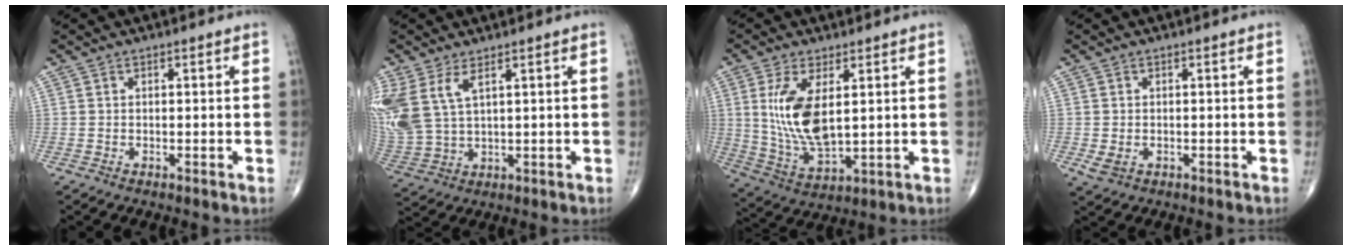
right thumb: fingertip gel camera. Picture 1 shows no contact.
{"total": 11.5, "force": [4.9, 5.8, 8.6], "torque": [-0.217, -0.011, 0.114]}
{"total": 12.4, "force": [2.6, 5.5, 10.8], "torque": [-0.217, -0.020, 0.065]}
{"total": 2.0, "force": [-0.4, 1.4, 1.4], "torque": [-0.024, -0.004, -0.001]}